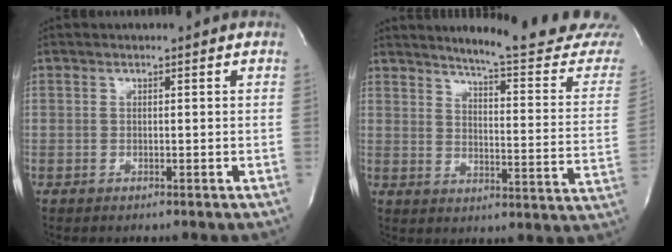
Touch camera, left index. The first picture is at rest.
{"total": 18.3, "force": [17.1, -0.9, 6.5], "torque": [-0.093, -0.113, 0.201]}